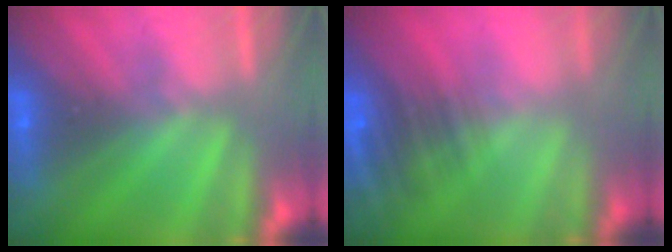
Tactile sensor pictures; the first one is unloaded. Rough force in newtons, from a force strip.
{"total": 4.5}